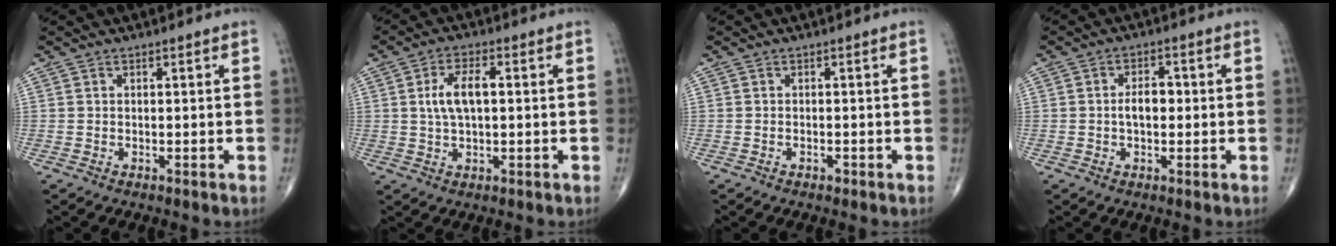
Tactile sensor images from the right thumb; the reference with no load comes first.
{"total": 6.7, "force": [0.8, 3.1, 5.8], "torque": [-0.117, 0.009, 0.013]}
{"total": 0.7, "force": [-0.4, 0.4, 0.4], "torque": [-0.006, 0.004, -0.006]}
{"total": 4.1, "force": [-0.2, 2.4, 3.3], "torque": [-0.055, 0.012, -0.007]}